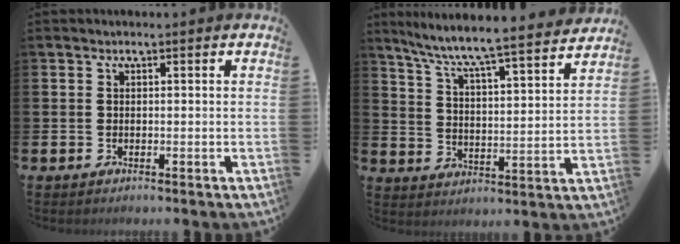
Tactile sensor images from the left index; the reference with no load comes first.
{"total": 7.6, "force": [7.1, 0.1, 2.6], "torque": [-0.076, -0.063, 0.117]}